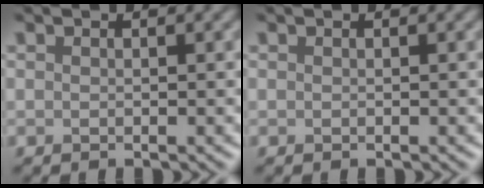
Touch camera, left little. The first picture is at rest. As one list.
[{"total": 0.0}]